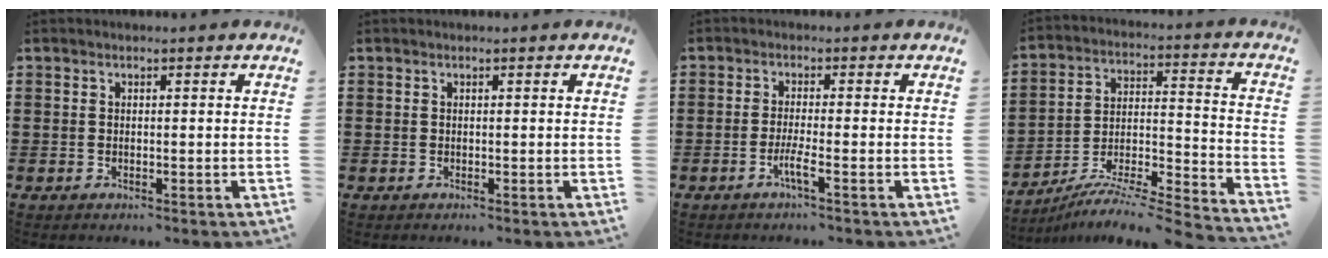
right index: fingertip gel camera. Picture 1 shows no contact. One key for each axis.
{"total": 0.0}
{"total": 3.1, "fx": -1.7, "fy": -0.1, "fz": 2.7, "tx": -0.053, "ty": -0.007, "tz": -0.034}
{"total": 7.4, "fx": -6.9, "fy": -0.2, "fz": 2.9, "tx": -0.043, "ty": -0.006, "tz": -0.140}